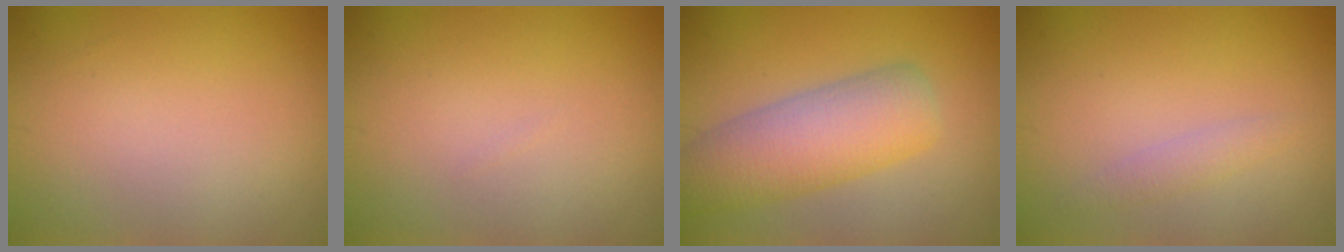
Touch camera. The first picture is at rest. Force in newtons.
{"total": 0.0}
{"total": 6.8, "press": 6.8, "slide": 0.5}
{"total": 1.2, "press": 1.2, "slide": 0.0}